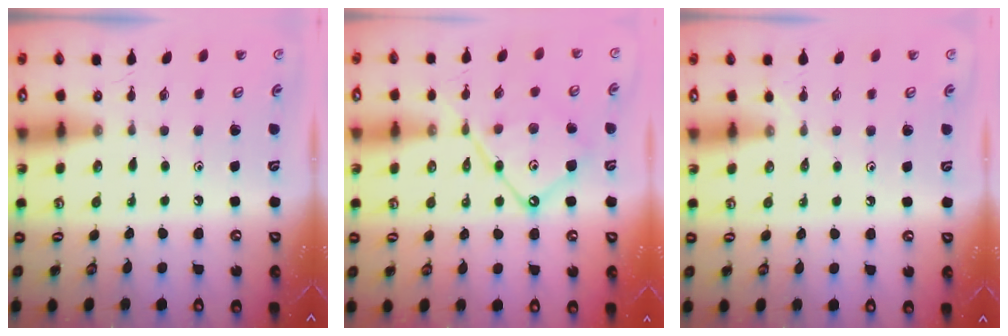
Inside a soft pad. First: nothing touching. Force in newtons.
{"total": 11.9, "press": 11.8, "slide": 1.2}
{"total": 2.1, "press": 2.1, "slide": 0.4}